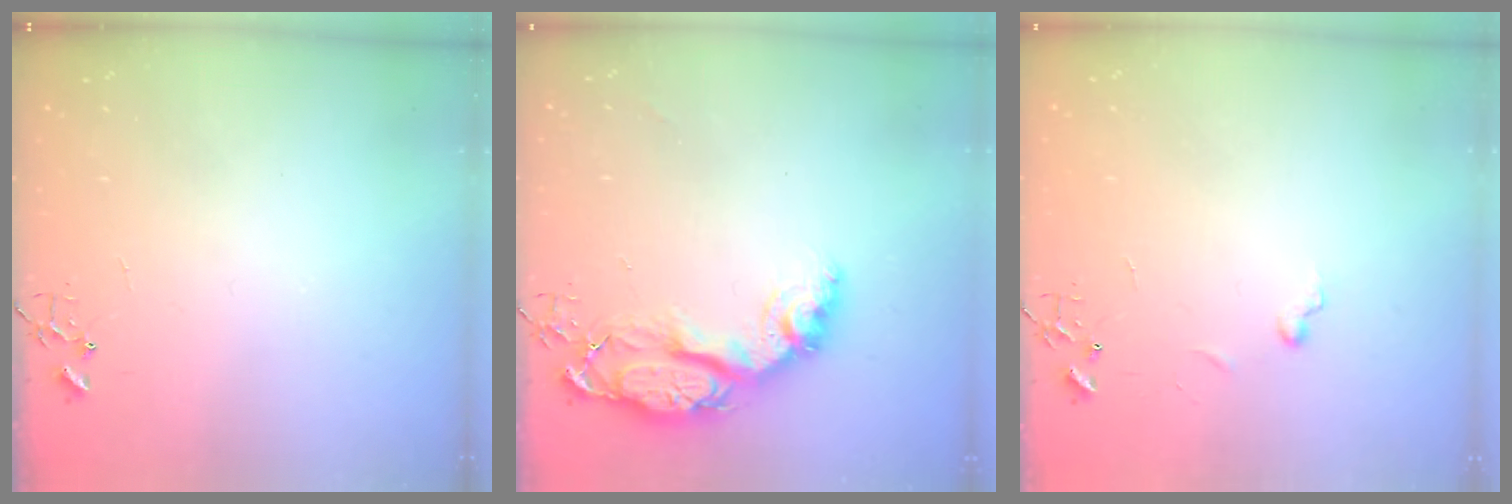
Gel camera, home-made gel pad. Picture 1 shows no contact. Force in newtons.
{"total": 15.4, "press": 15.3, "slide": 1.2}
{"total": 4.3, "press": 4.3, "slide": 0.6}